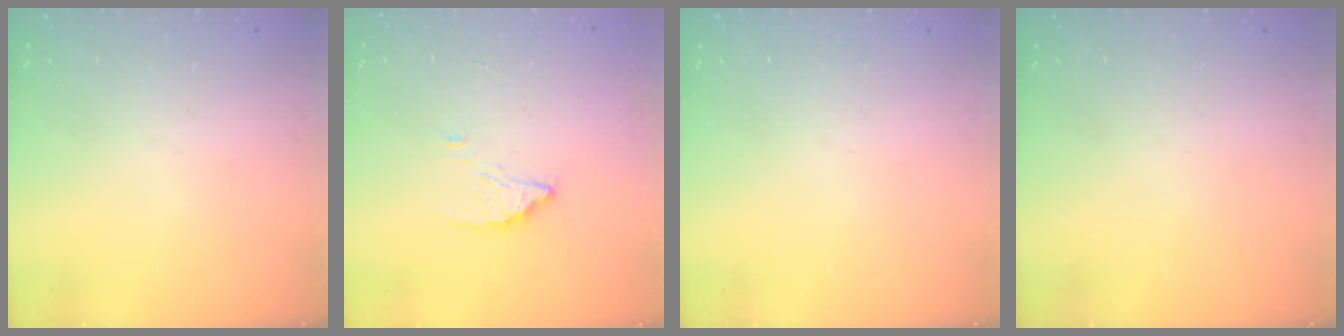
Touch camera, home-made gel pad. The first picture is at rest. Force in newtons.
{"total": 2.6, "press": 2.6, "slide": 0.2}
{"total": 0.0}
{"total": 0.0}